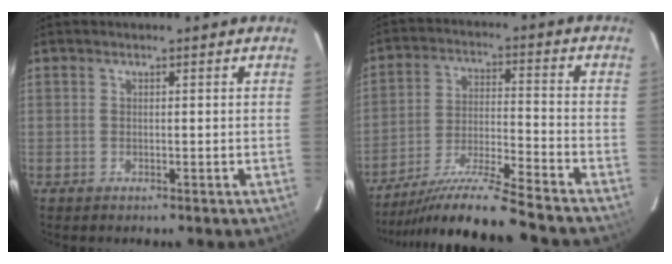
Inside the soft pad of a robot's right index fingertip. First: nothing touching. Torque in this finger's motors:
{"motor_torque": [1.13, -1.01, 0.46, 0.09]}